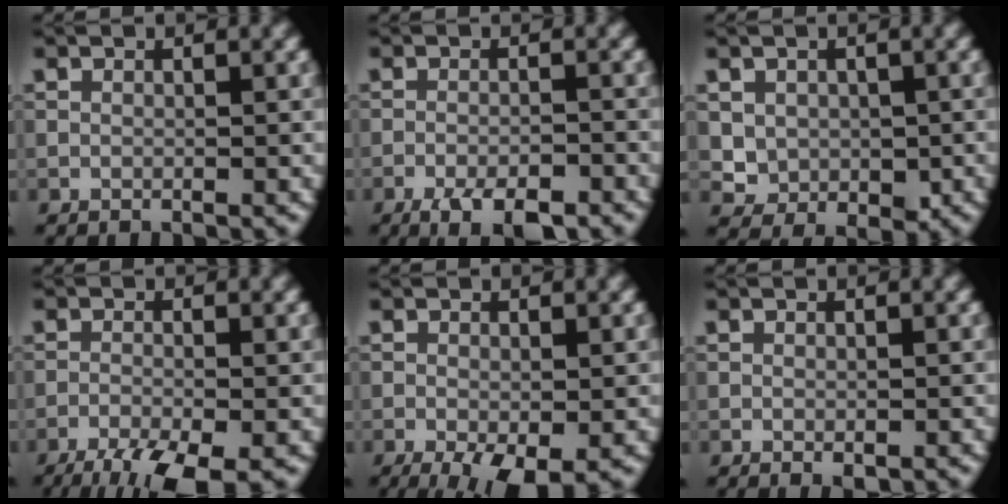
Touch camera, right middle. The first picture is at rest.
{"total": 4.5, "force": [-3.1, 1.2, 3.0], "torque": [-0.054, -0.004, -0.049]}
{"total": 3.1, "force": [0.5, 2.8, 1.4], "torque": [-0.026, -0.012, 0.013]}
{"total": 6.8, "force": [-4.8, 1.5, 4.6], "torque": [-0.085, -0.032, -0.084]}
{"total": 4.4, "force": [-2.1, 1.5, 3.6], "torque": [-0.055, -0.010, -0.030]}
{"total": 0.7, "force": [-0.3, 0.2, 0.6], "torque": [-0.008, -0.002, -0.002]}